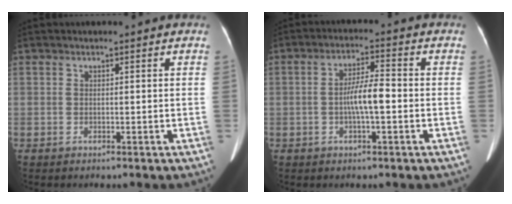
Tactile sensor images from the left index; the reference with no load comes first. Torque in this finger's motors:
{"motor_torque": [1.01, 0.30, 0.58, 0.15]}